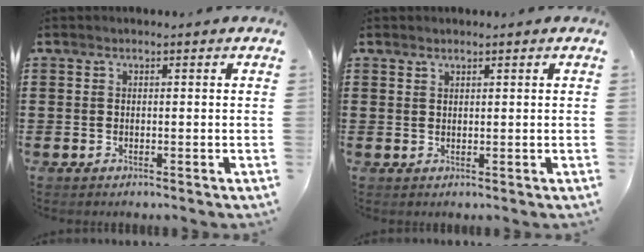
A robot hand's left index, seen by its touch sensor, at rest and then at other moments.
{"total": 1.0, "force": [0.9, 0.2, 0.1], "torque": [-0.004, 0.001, 0.018]}